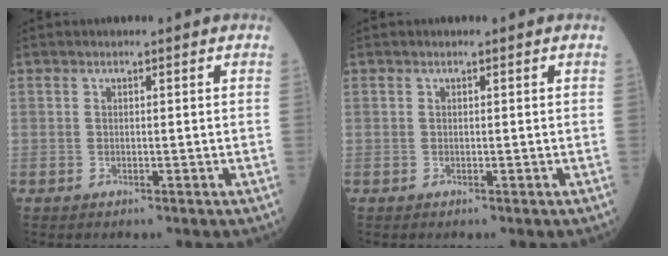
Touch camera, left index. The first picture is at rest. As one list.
[{"total": 0.0}]